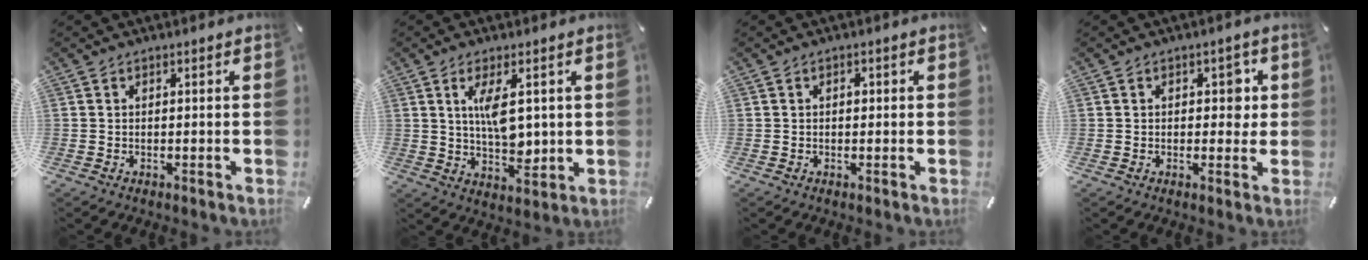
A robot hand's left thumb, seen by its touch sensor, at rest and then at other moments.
{"total": 8.6, "force": [2.2, 4.0, 7.3], "torque": [-0.133, -0.013, 0.033]}
{"total": 1.0, "force": [0.1, 0.7, 0.8], "torque": [-0.007, 0.001, -0.001]}
{"total": 4.5, "force": [0.7, 2.9, 3.3], "torque": [-0.028, -0.003, -0.001]}